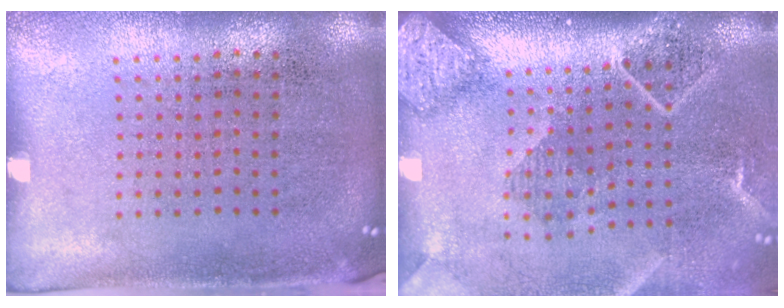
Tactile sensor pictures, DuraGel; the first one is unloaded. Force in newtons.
{"total": 2.7, "press": 2.0, "slide": 1.8}